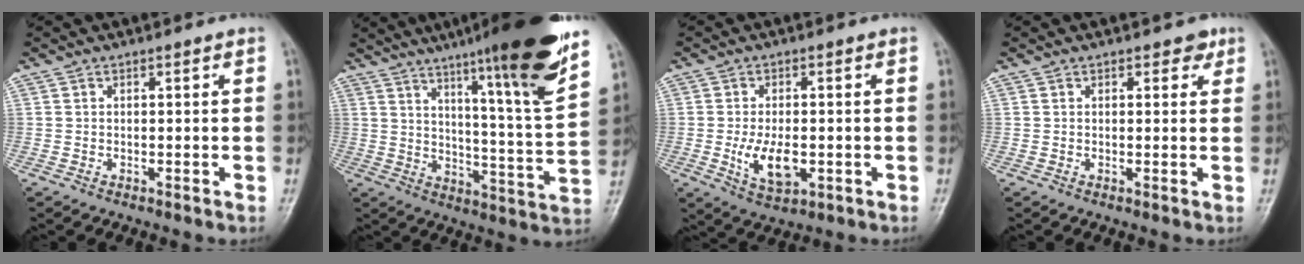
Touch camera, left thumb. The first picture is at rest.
{"total": 20.8, "force": [13.8, 1.1, 15.6], "torque": [-0.207, -0.066, 0.202]}
{"total": 7.7, "force": [-1.5, 4.2, 6.2], "torque": [-0.105, -0.006, -0.021]}
{"total": 2.3, "force": [1.3, 1.5, 1.2], "torque": [0.004, -0.003, 0.013]}